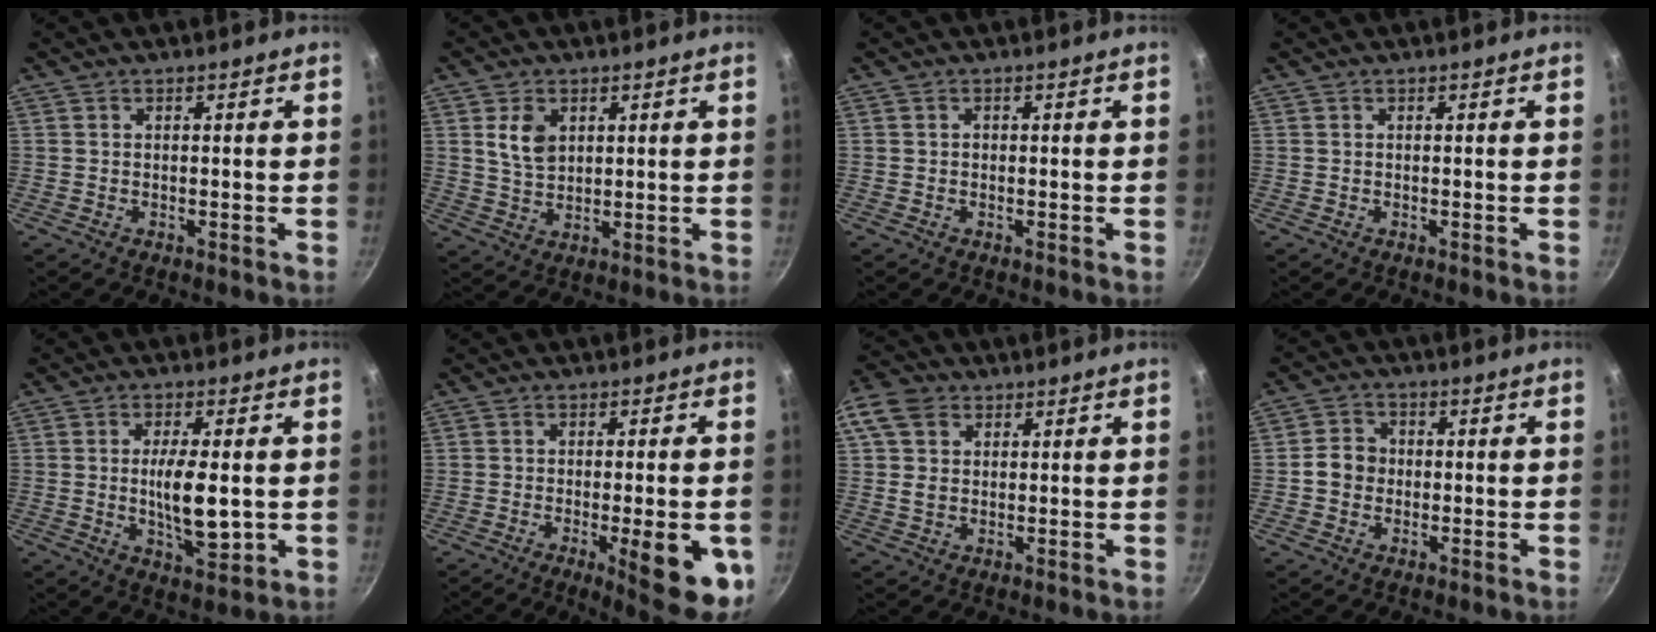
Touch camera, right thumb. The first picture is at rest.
{"total": 5.9, "force": [2.0, 4.0, 3.8], "torque": [-0.058, -0.013, 0.042]}
{"total": 0.0}
{"total": 0.0}
{"total": 9.5, "force": [-0.2, 3.3, 9.0], "torque": [-0.150, -0.008, 0.002]}
{"total": 12.9, "force": [-3.7, 3.5, 11.9], "torque": [-0.135, 0.004, -0.045]}
{"total": 9.8, "force": [3.4, 7.3, 5.5], "torque": [-0.105, 0.002, 0.055]}
{"total": 4.8, "force": [-0.5, 4.3, 2.1], "torque": [-0.015, 0.014, -0.018]}